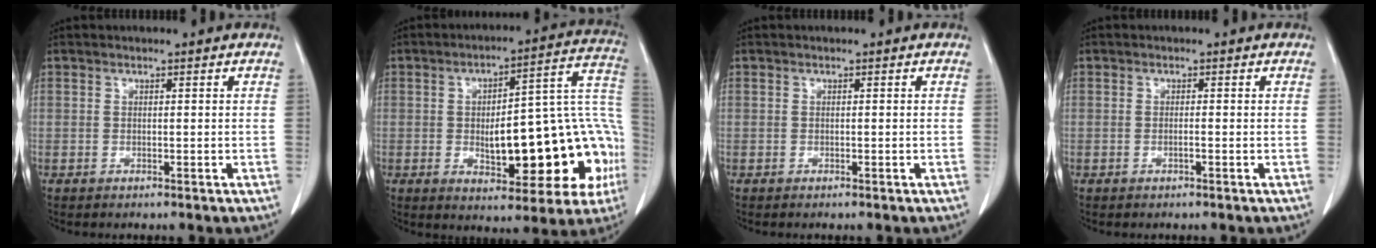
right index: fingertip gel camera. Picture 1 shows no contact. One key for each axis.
{"total": 21.8, "fx": -4.3, "fy": 7.1, "fz": 20.1, "tx": -0.201, "ty": 0.045, "tz": -0.039}
{"total": 0.0}
{"total": 0.7, "fx": -0.3, "fy": 0.0, "fz": 0.7, "tx": -0.014, "ty": 0.001, "tz": -0.005}